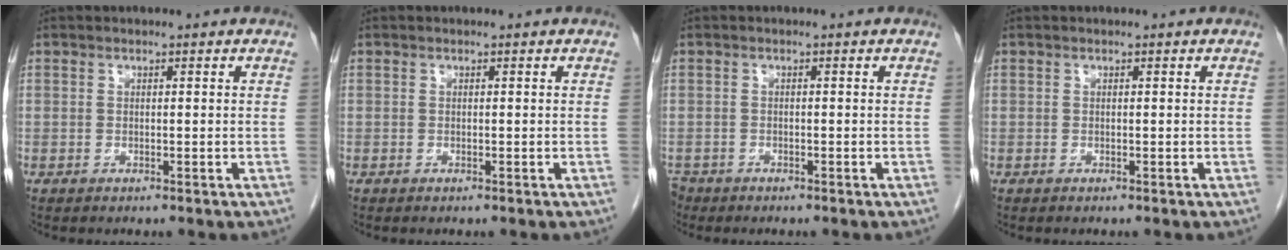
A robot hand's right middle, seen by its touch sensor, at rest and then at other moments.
{"total": 0.0}
{"total": 2.4, "force": [-2.0, 1.3, 0.2], "torque": [-0.006, -0.001, -0.037]}
{"total": 0.0}